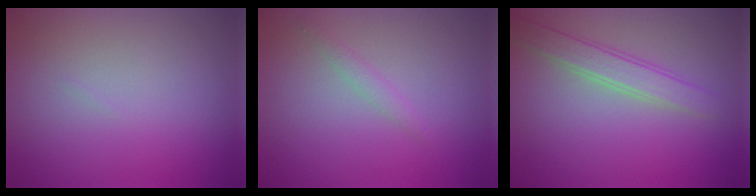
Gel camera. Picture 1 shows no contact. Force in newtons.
{"total": 1.0, "press": 1.0, "slide": 0.0}
{"total": 2.8, "press": 2.8, "slide": 0.2}